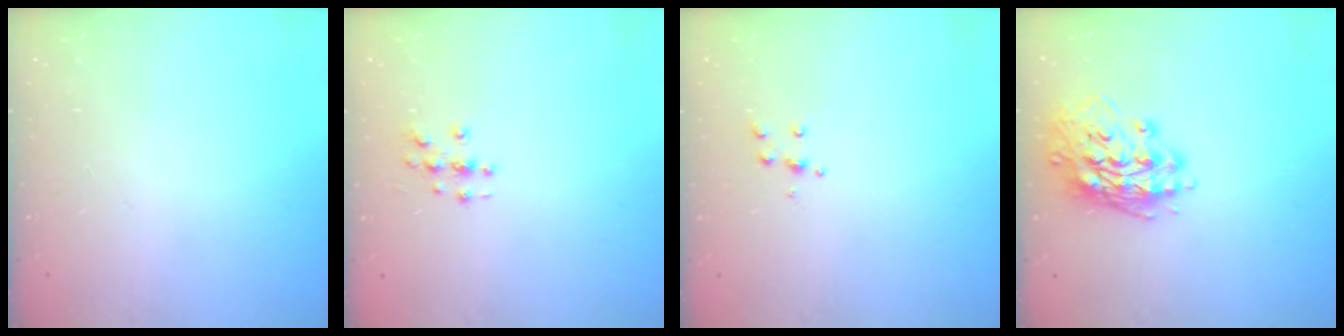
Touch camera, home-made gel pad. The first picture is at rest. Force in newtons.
{"total": 2.8, "press": 2.8, "slide": 0.3}
{"total": 4.3, "press": 4.3, "slide": 0.4}
{"total": 15.7, "press": 15.5, "slide": 2.5}